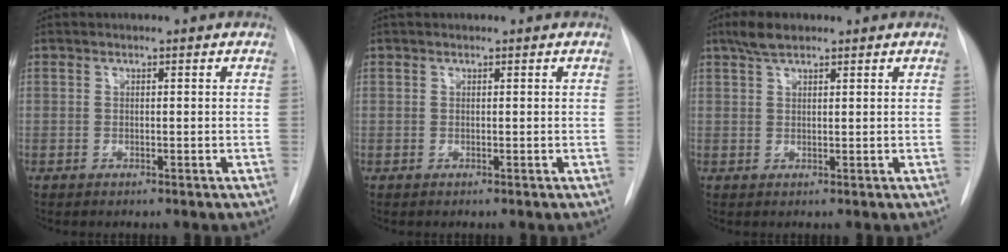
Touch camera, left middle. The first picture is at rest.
{"total": 0.8, "force": [0.7, 0.3, 0.2], "torque": [-0.008, 0.017, 0.013]}
{"total": 3.2, "force": [2.4, 1.1, 1.9], "torque": [-0.041, 0.009, 0.045]}